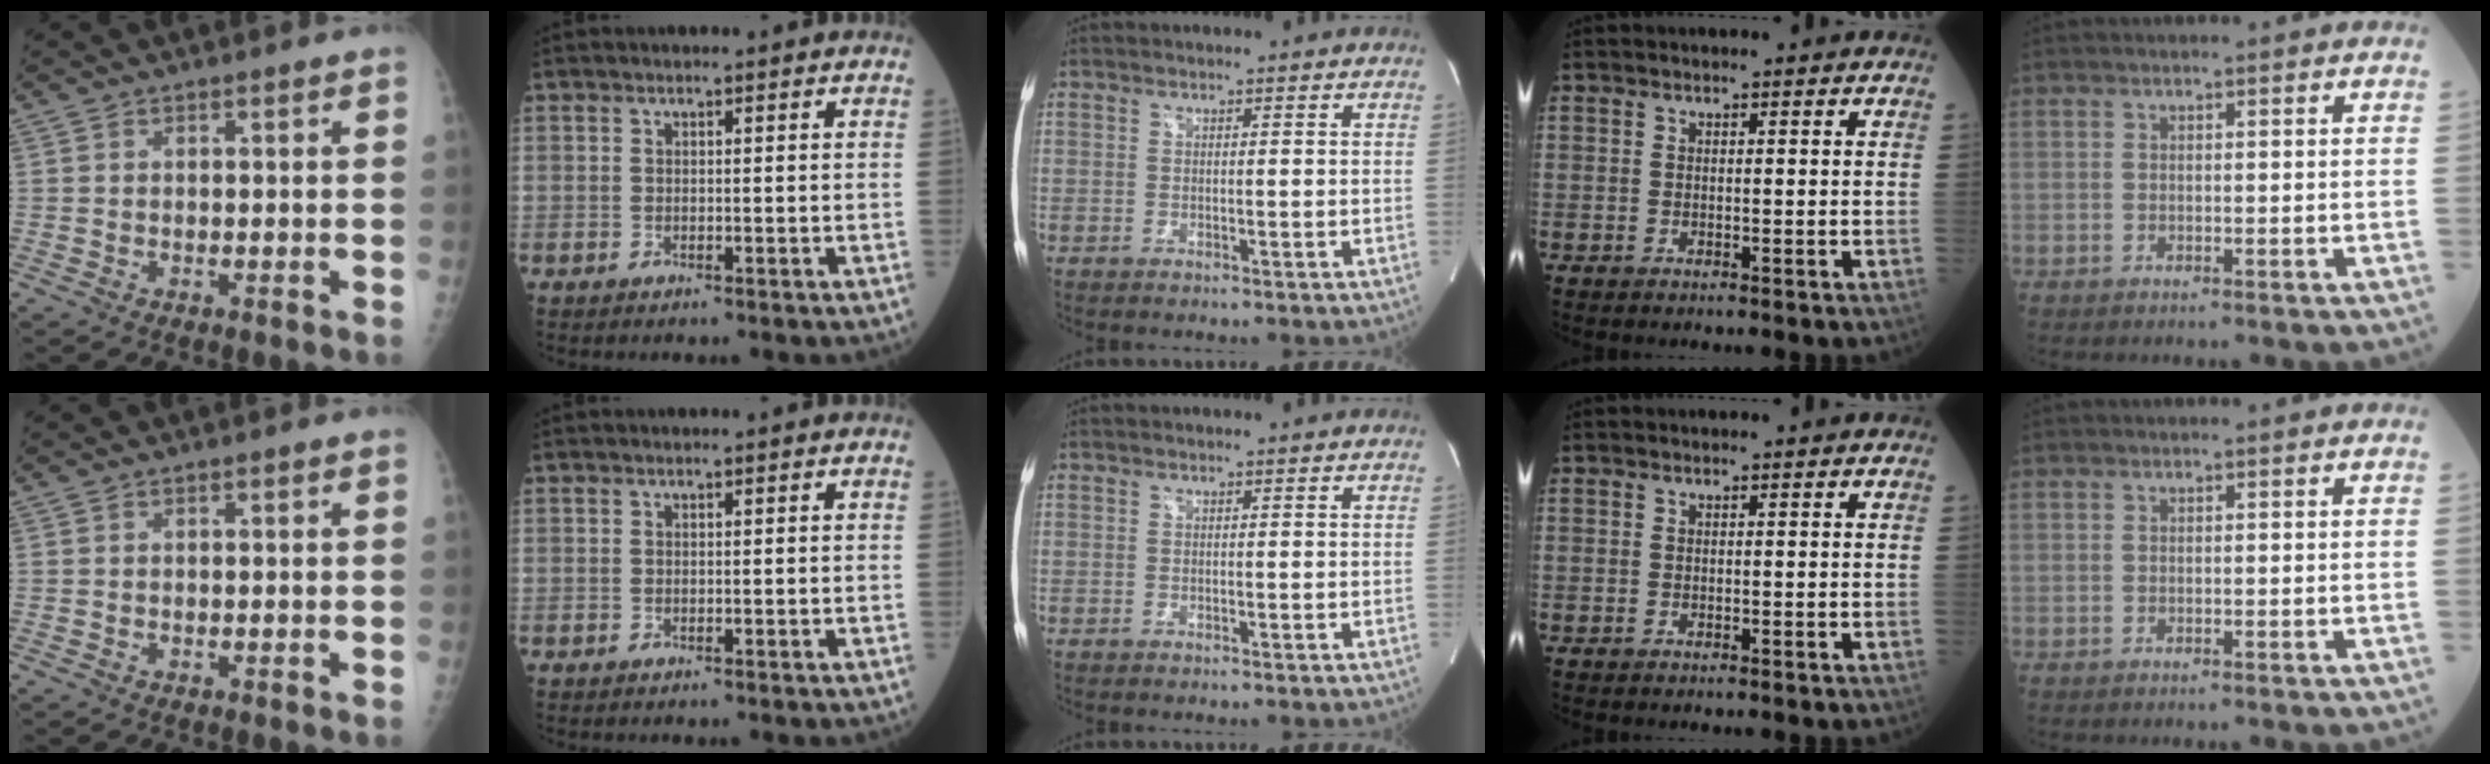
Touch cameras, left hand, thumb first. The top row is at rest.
{}